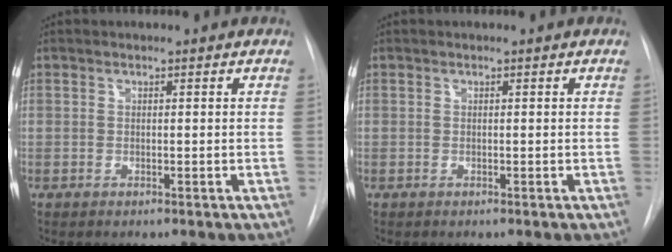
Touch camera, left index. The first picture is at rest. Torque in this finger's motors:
{"motor_torque": [-0.10, -0.05, 0.00, -0.06]}